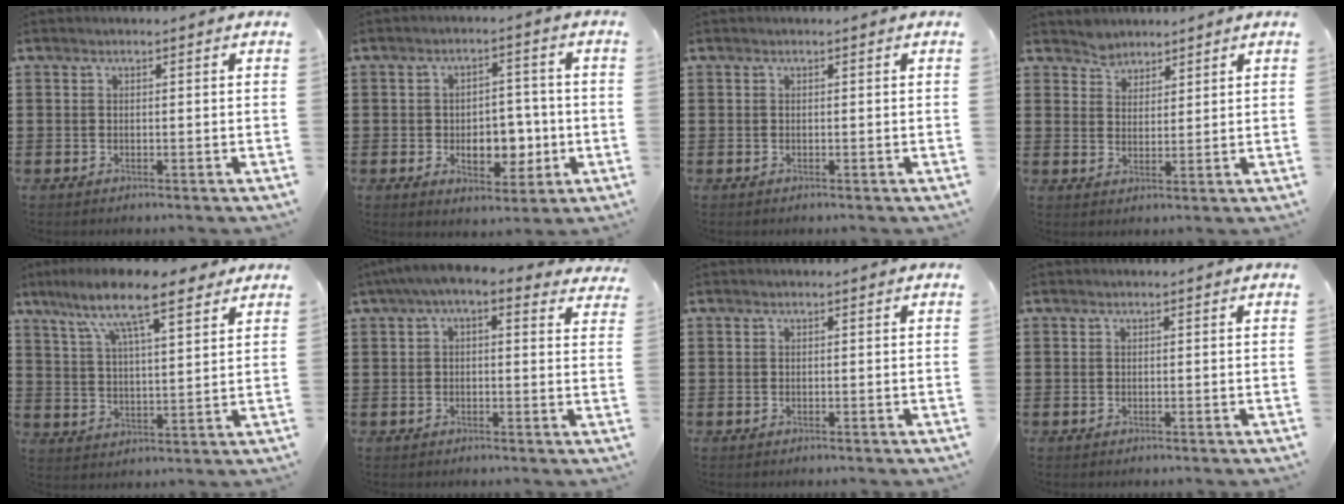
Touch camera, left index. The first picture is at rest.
{"total": 7.2, "force": [-1.6, 4.7, 5.1], "torque": [-0.069, 0.005, -0.031]}
{"total": 0.0}
{"total": 2.9, "force": [2.5, 1.3, -0.6], "torque": [0.000, 0.003, 0.048]}
{"total": 10.8, "force": [8.0, 2.4, 6.9], "torque": [-0.149, -0.020, 0.138]}
{"total": 4.0, "force": [2.1, 1.2, 3.1], "torque": [-0.065, -0.002, 0.036]}
{"total": 0.0}
{"total": 0.0}